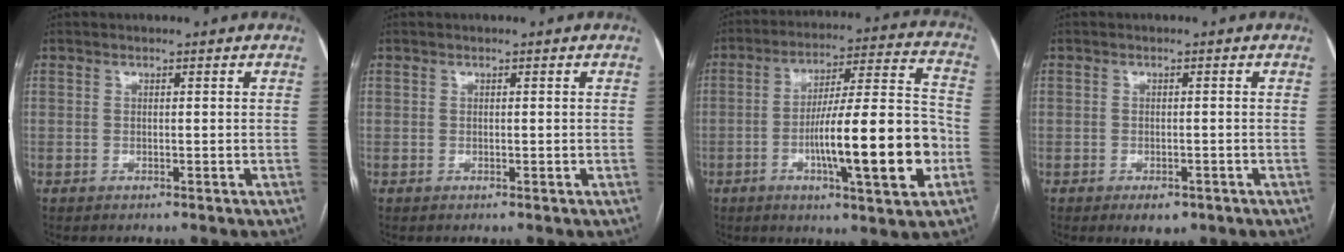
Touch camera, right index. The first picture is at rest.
{"total": 0.0}
{"total": 18.4, "force": [-4.9, 1.9, 17.6], "torque": [-0.276, 0.010, -0.070]}
{"total": 3.1, "force": [-1.8, 1.7, 1.8], "torque": [-0.023, -0.002, -0.016]}